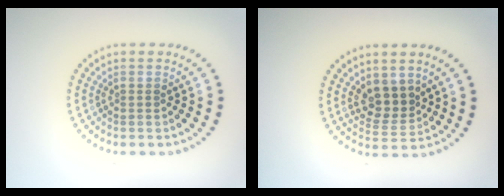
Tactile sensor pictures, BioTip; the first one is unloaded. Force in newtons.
{"total": 2.9, "press": 2.5, "slide": 1.5}